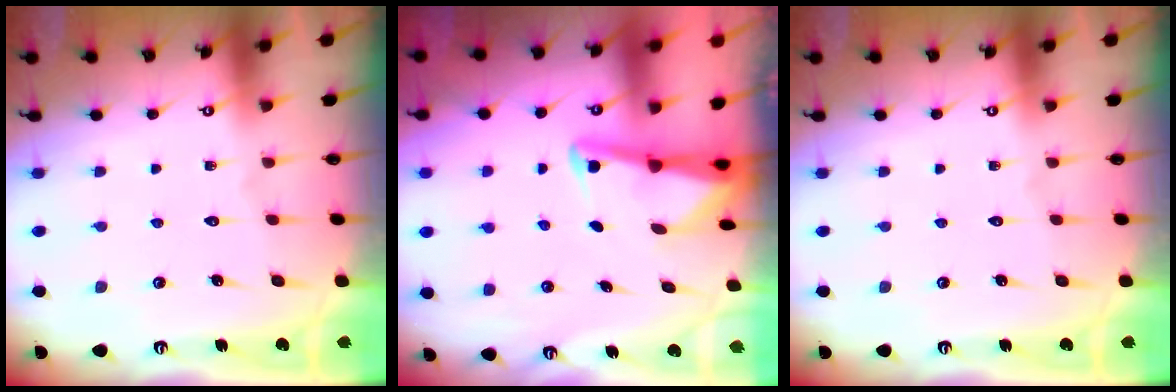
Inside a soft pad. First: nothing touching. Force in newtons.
{"total": 3.1, "press": 3.1, "slide": 0.4}
{"total": 0.0}